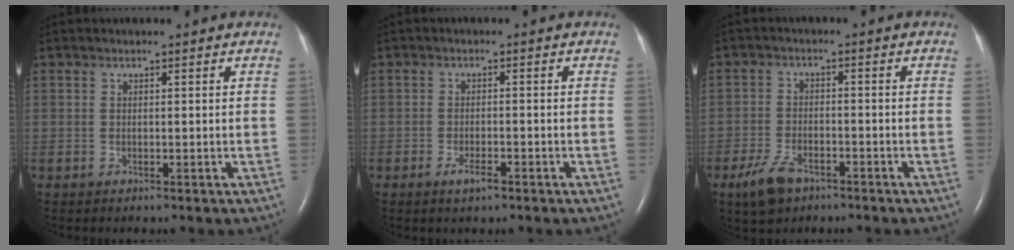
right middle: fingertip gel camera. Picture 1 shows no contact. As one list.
[{"total": 2.4, "force": [-1.5, 0.6, 1.8], "torque": [-0.033, -0.001, -0.027]}, {"total": 5.3, "force": [-3.5, 2.5, 3.1], "torque": [-0.071, -0.004, -0.059]}]